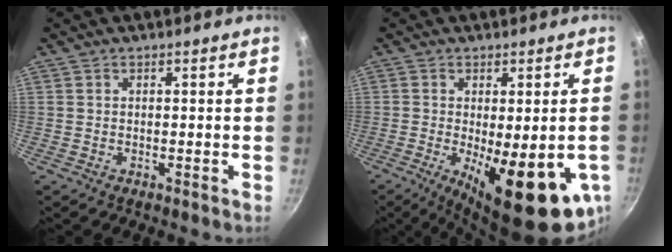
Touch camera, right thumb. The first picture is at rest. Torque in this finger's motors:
{"motor_torque": [0.13, 1.36, 0.47, -0.26, 0.41]}